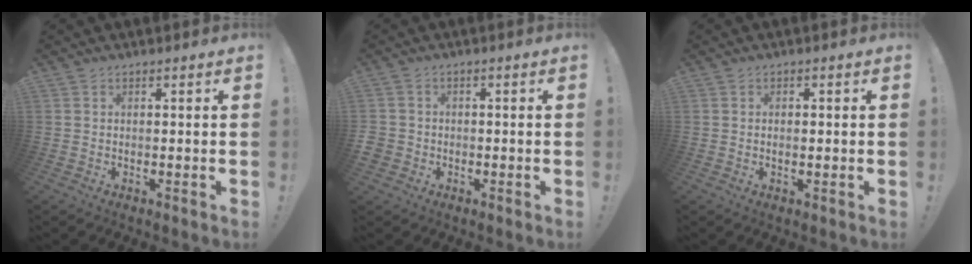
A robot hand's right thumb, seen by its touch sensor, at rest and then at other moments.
{"total": 3.3, "force": [-1.2, 2.8, 1.2], "torque": [-0.029, 0.007, -0.019]}
{"total": 1.1, "force": [-0.2, 0.5, 1.0], "torque": [-0.013, -0.001, -0.004]}